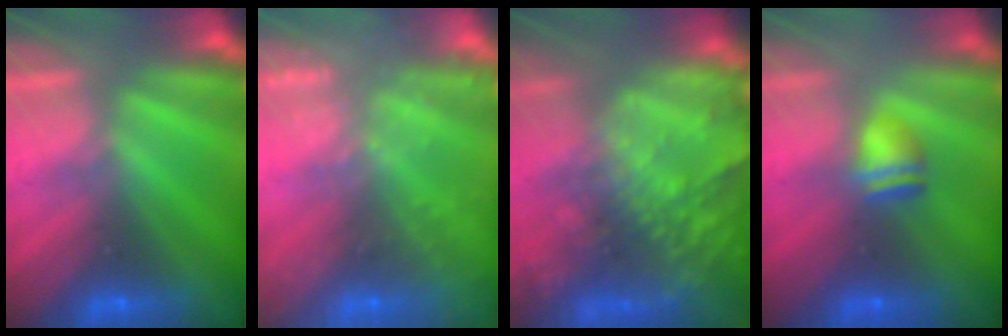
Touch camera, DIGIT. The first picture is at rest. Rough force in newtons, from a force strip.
{"total": 5.9}
{"total": 8.5}
{"total": 2.4}